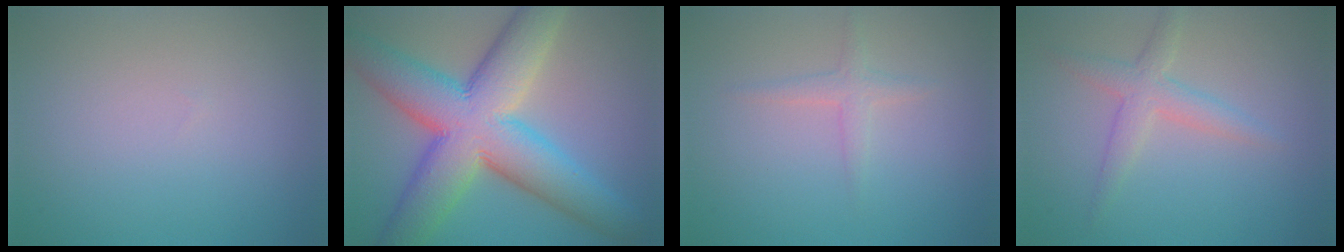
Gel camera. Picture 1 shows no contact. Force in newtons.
{"total": 13.2, "press": 13.2, "slide": 0.7}
{"total": 1.5, "press": 1.5, "slide": 0.1}
{"total": 2.7, "press": 2.7, "slide": 0.0}